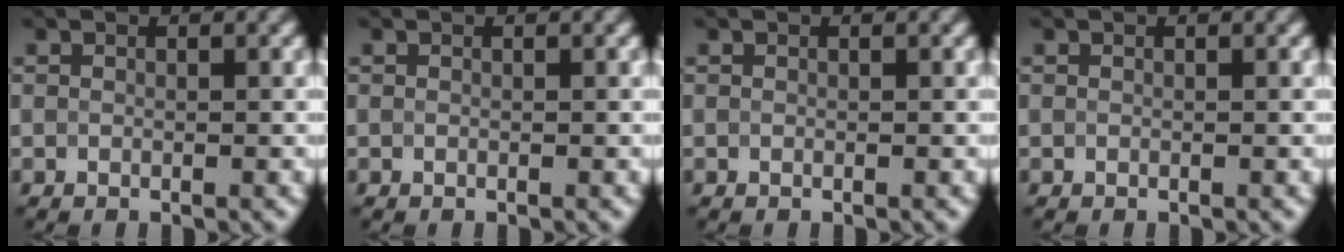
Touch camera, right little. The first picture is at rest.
{"total": 0.0}
{"total": 0.0}
{"total": 0.0}